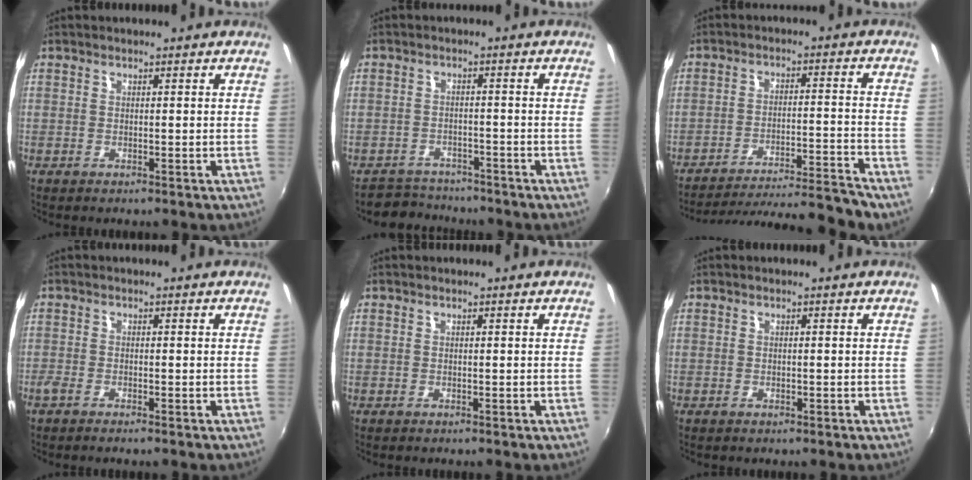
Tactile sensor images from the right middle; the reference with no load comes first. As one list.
[{"total": 5.1, "force": [-4.4, 2.4, -0.3], "torque": [-0.011, 0.013, -0.075]}, {"total": 15.2, "force": [-14.3, -1.2, 5.0], "torque": [-0.086, -0.004, -0.218]}, {"total": 1.9, "force": [-1.5, 0.3, 1.1], "torque": [-0.028, -0.005, -0.032]}, {"total": 0.0}, {"total": 0.5, "force": [-0.3, 0.4, 0.0], "torque": [0.001, -0.002, -0.006]}]